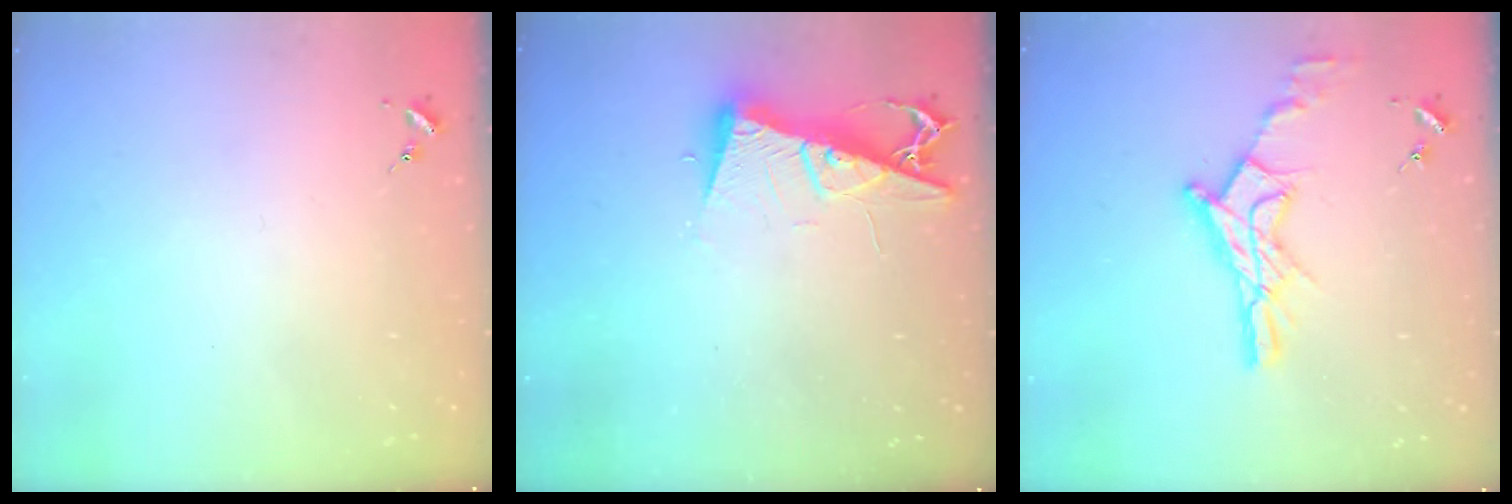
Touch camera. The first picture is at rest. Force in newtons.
{"total": 11.3, "press": 11.2, "slide": 1.1}
{"total": 14.2, "press": 14.2, "slide": 1.1}